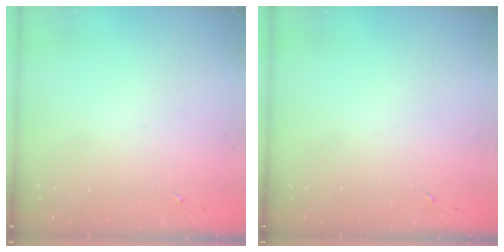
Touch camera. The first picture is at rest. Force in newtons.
{"total": 0.0}